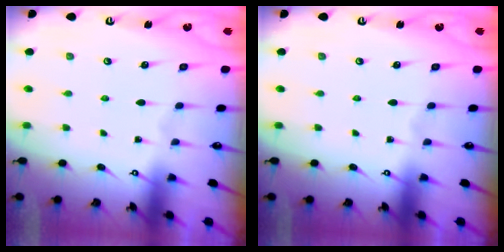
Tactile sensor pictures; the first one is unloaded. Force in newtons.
{"total": 0.0}